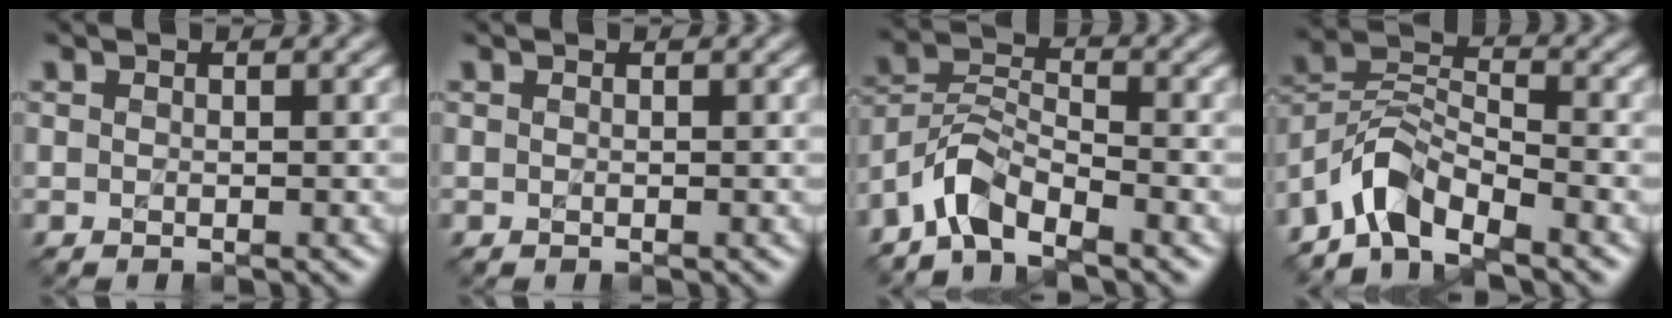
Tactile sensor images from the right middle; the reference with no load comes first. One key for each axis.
{"total": 0.0}
{"total": 4.2, "fx": -3.4, "fy": 1.4, "fz": 2.2, "tx": -0.037, "ty": 0.006, "tz": -0.078}
{"total": 5.1, "fx": -4.1, "fy": 1.9, "fz": 2.4, "tx": -0.037, "ty": 0.005, "tz": -0.089}